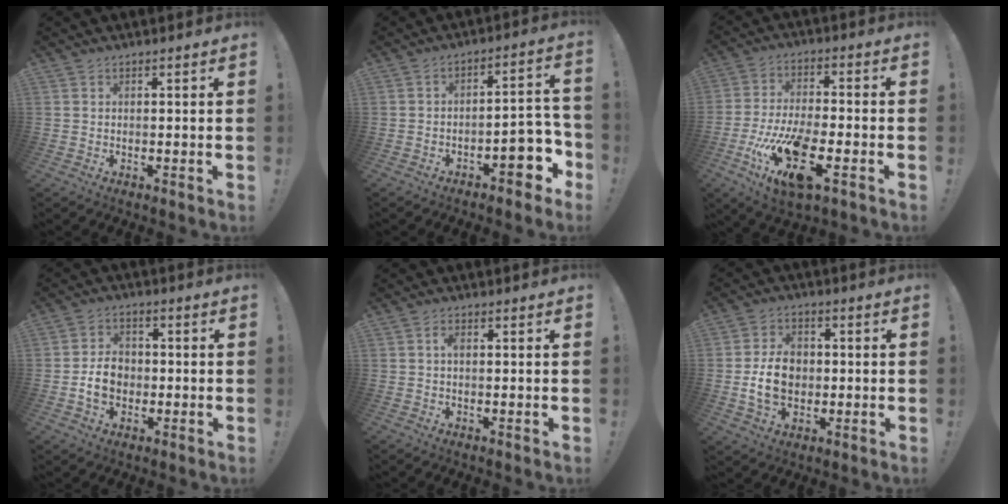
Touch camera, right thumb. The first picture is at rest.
{"total": 9.9, "force": [-4.8, 4.4, 7.4], "torque": [-0.064, 0.020, -0.082]}
{"total": 18.0, "force": [-7.6, 7.2, 14.7], "torque": [-0.283, 0.026, -0.119]}
{"total": 8.2, "force": [-1.5, 6.5, 4.7], "torque": [-0.081, 0.011, -0.028]}
{"total": 1.4, "force": [-0.1, 0.8, 1.1], "torque": [-0.024, 0.008, -0.003]}
{"total": 11.2, "force": [-0.7, 8.6, 7.2], "torque": [-0.140, 0.009, -0.013]}